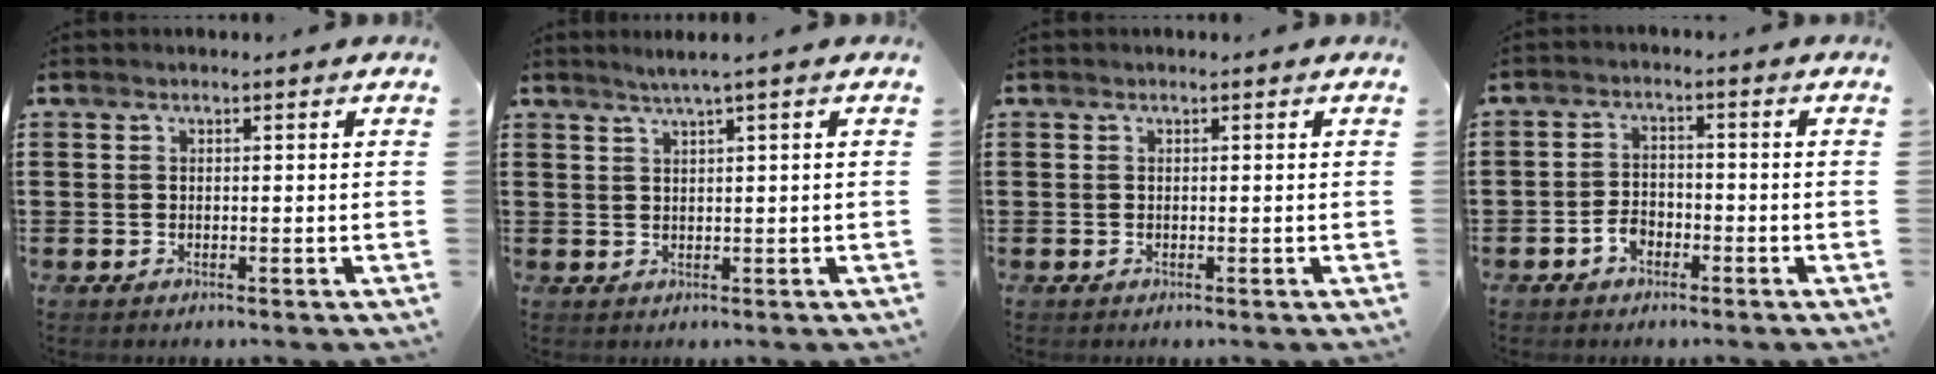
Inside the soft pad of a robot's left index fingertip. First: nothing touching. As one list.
[{"total": 1.8, "force": [1.0, -0.4, 1.4], "torque": [-0.027, -0.003, 0.019]}, {"total": 0.0}, {"total": 2.7, "force": [-1.7, 1.8, 1.2], "torque": [-0.027, 0.003, -0.035]}]